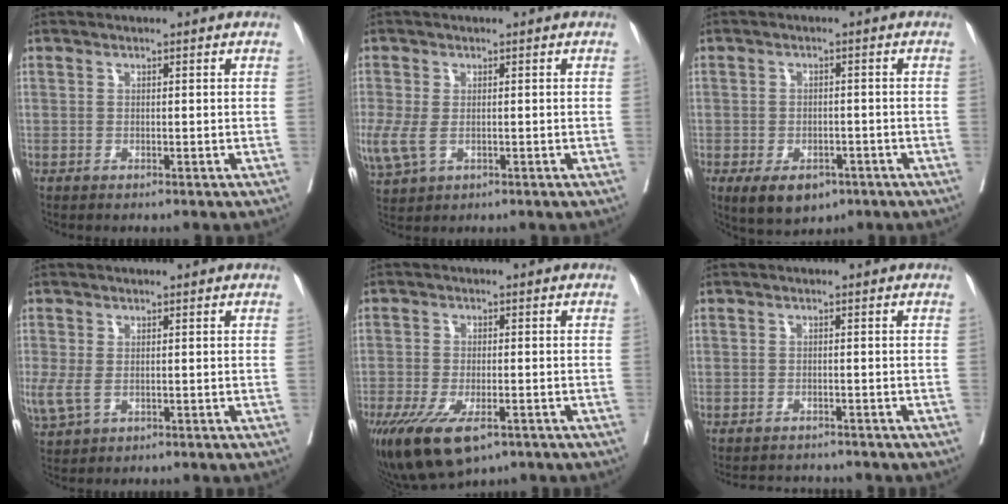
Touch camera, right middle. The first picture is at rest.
{"total": 8.1, "force": [-2.0, 5.2, 5.9], "torque": [-0.166, -0.018, -0.029]}
{"total": 6.9, "force": [-4.1, 4.0, 3.9], "torque": [-0.057, -0.002, -0.057]}
{"total": 5.0, "force": [-0.8, 3.1, 3.9], "torque": [-0.104, -0.014, -0.005]}
{"total": 11.1, "force": [-6.7, 4.3, 7.8], "torque": [-0.143, -0.020, -0.107]}
{"total": 4.5, "force": [-4.5, 0.4, 0.4], "torque": [0.003, -0.006, -0.063]}